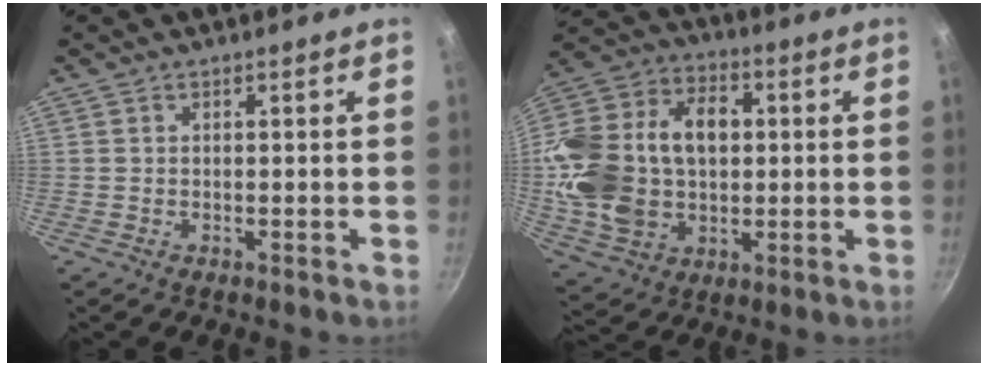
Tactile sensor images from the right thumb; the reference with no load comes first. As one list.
[{"total": 23.6, "force": [1.2, 16.8, 16.5], "torque": [-0.304, 0.035, 0.025]}]